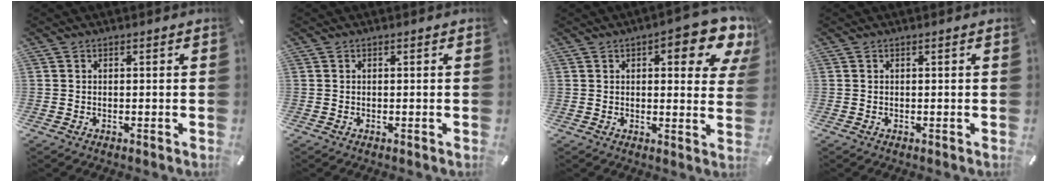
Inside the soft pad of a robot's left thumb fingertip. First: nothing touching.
{"total": 0.0}
{"total": 11.6, "force": [6.1, 4.2, 8.9], "torque": [-0.104, -0.042, 0.097]}
{"total": 0.0}